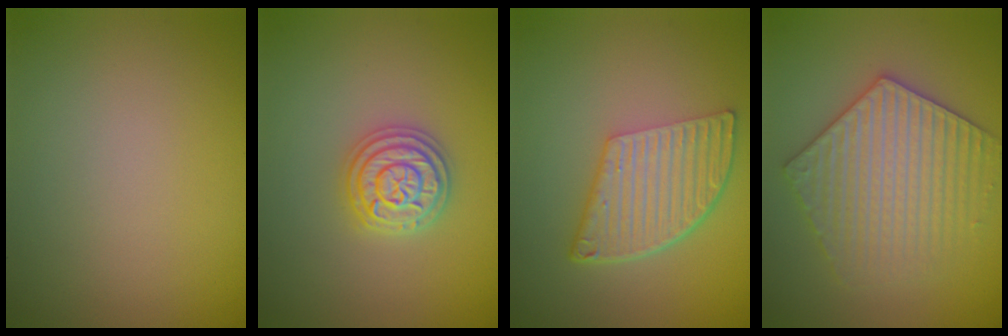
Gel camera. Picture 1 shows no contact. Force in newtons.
{"total": 3.6, "press": 3.6, "slide": 0.4}
{"total": 6.1, "press": 4.2, "slide": 4.4}
{"total": 5.9, "press": 5.8, "slide": 0.9}